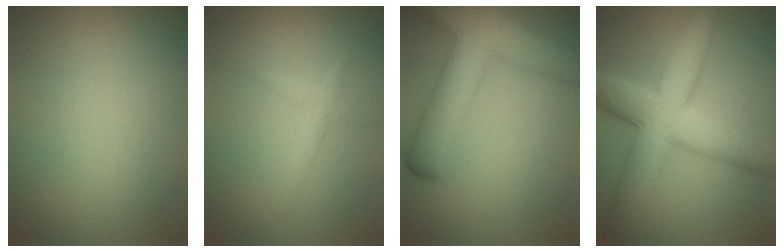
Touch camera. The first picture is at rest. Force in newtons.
{"total": 1.2, "press": 1.2, "slide": 0.1}
{"total": 9.8, "press": 9.8, "slide": 0.6}
{"total": 9.5, "press": 9.5, "slide": 0.1}